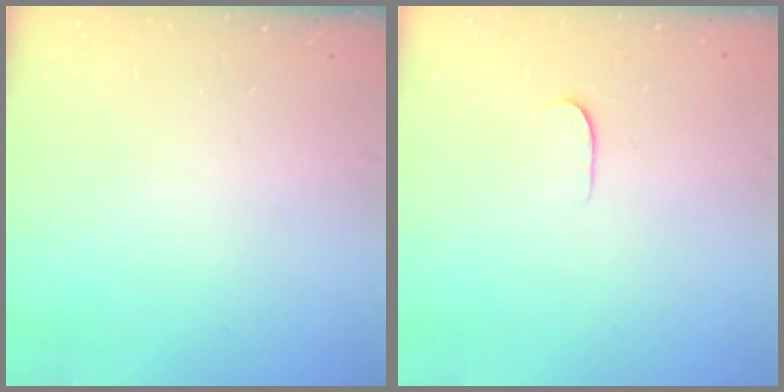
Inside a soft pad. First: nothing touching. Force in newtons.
{"total": 4.3, "press": 4.3, "slide": 0.2}